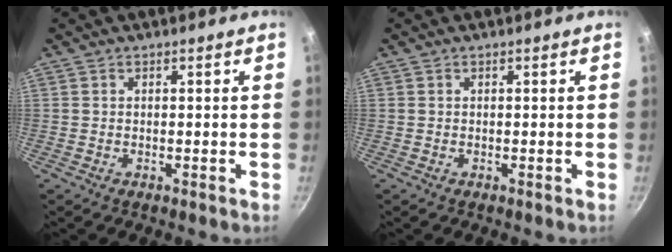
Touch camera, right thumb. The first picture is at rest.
{"total": 0.0}